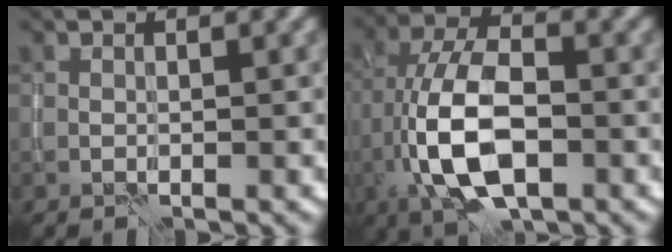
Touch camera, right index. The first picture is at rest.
{"total": 9.8, "force": [-3.1, 4.7, 8.1], "torque": [-0.164, 0.001, -0.061]}